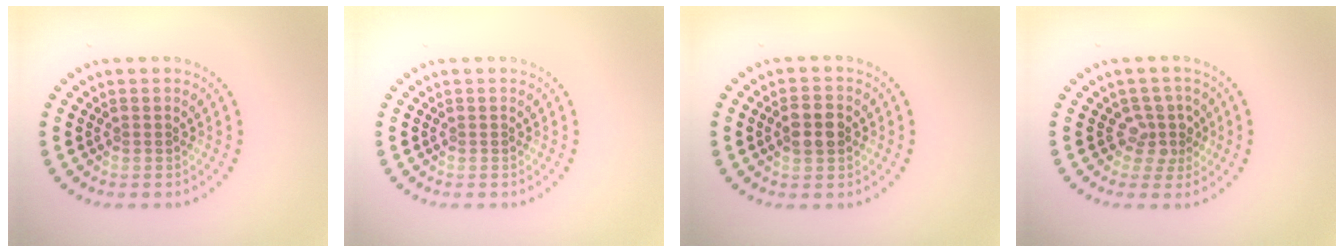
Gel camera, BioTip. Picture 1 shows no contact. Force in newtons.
{"total": 0.0}
{"total": 2.4, "press": 2.4, "slide": 0.1}
{"total": 2.5, "press": 1.8, "slide": 1.7}